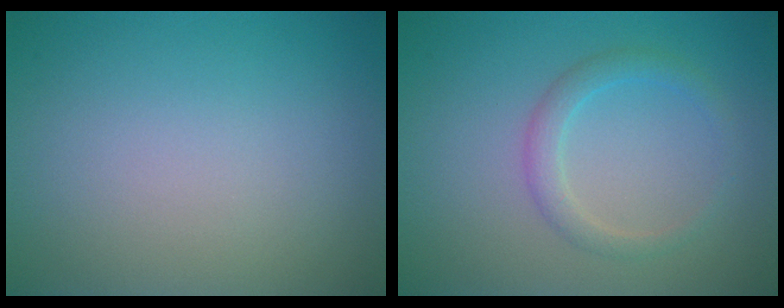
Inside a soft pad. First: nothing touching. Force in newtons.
{"total": 2.0, "press": 2.0, "slide": 0.1}